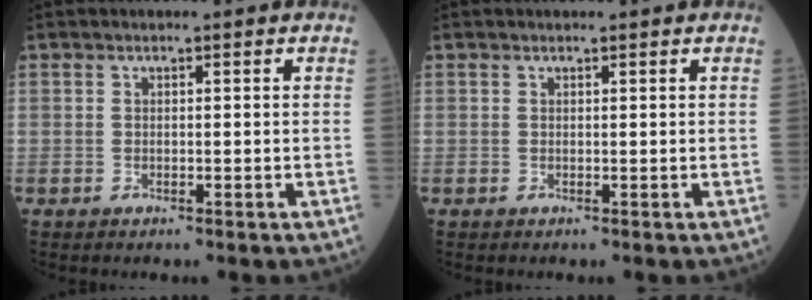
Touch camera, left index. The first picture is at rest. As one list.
[{"total": 0.6, "force": [0.6, 0.0, 0.0], "torque": [-0.003, 0.003, 0.009]}]